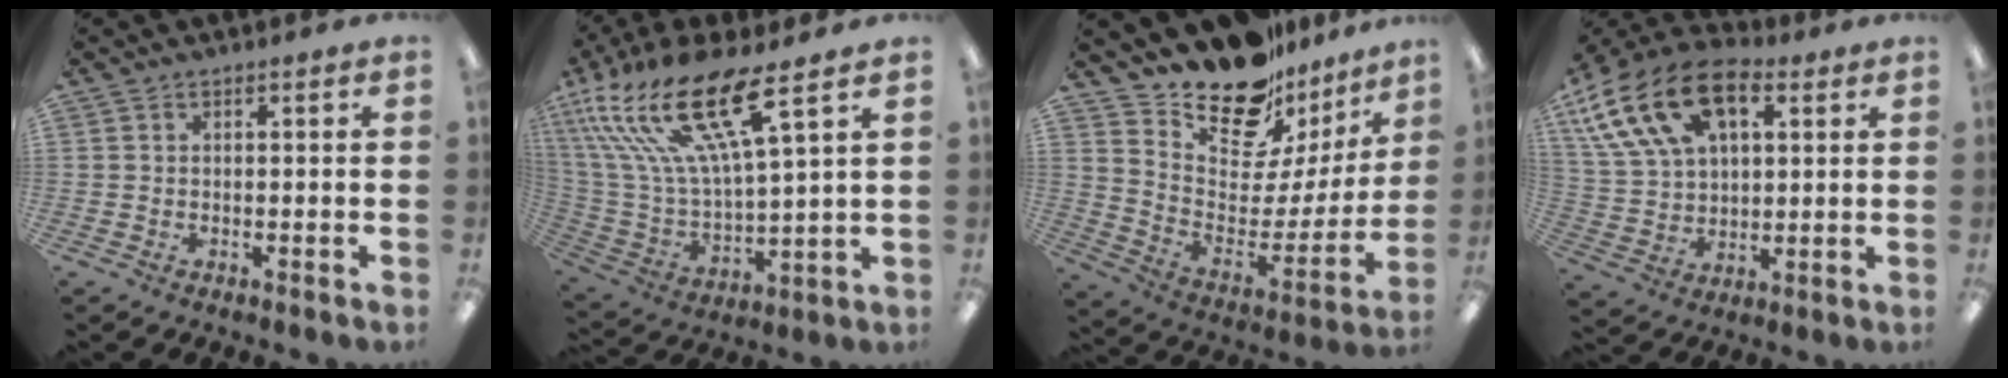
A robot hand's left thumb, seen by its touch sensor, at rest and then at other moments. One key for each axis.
{"total": 21.1, "fx": 12.8, "fy": 6.1, "fz": 15.6, "tx": -0.330, "ty": -0.069, "tz": 0.213}
{"total": 18.6, "fx": 16.0, "fy": 7.5, "fz": 5.8, "tx": -0.103, "ty": -0.134, "tz": 0.283}
{"total": 19.3, "fx": 9.6, "fy": 11.8, "fz": 11.9, "tx": -0.226, "ty": -0.028, "tz": 0.175}